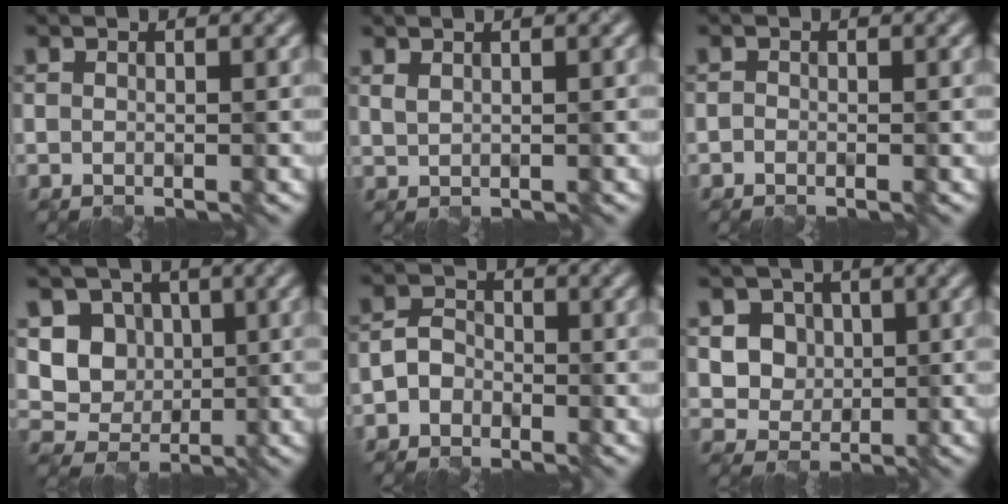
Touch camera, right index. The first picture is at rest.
{"total": 0.8, "force": [0.6, 0.3, 0.4], "torque": [-0.017, 0.001, 0.019]}
{"total": 0.5, "force": [-0.4, 0.3, 0.2], "torque": [-0.003, -0.002, -0.009]}
{"total": 6.2, "force": [1.1, 5.5, 2.7], "torque": [-0.042, 0.006, 0.005]}
{"total": 2.2, "force": [-1.2, 1.7, 0.8], "torque": [-0.015, 0.007, -0.028]}
{"total": 4.8, "force": [1.1, 4.2, 2.0], "torque": [-0.042, -0.005, 0.024]}